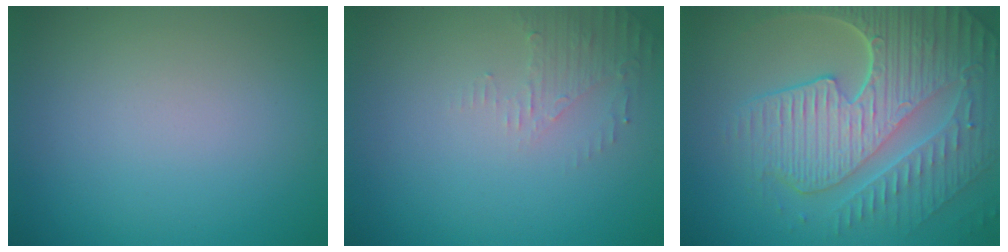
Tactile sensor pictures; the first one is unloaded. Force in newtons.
{"total": 1.9, "press": 1.8, "slide": 0.4}
{"total": 9.9, "press": 6.5, "slide": 7.4}